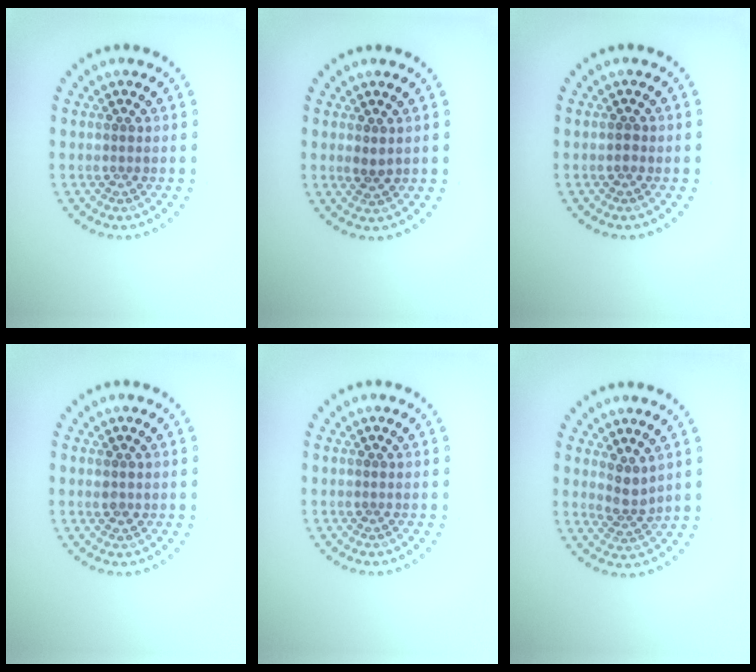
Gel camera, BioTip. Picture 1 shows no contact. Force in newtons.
{"total": 1.3, "press": 1.2, "slide": 0.5}
{"total": 0.7, "press": 0.6, "slide": 0.1}
{"total": 1.0, "press": 0.9, "slide": 0.4}
{"total": 0.0}
{"total": 2.2, "press": 1.7, "slide": 1.5}